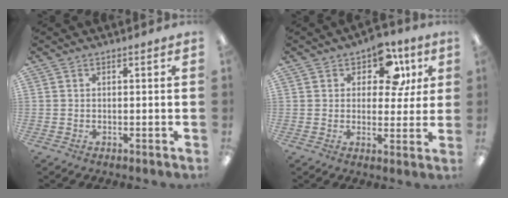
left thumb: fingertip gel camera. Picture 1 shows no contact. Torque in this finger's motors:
{"motor_torque": [1.11, 0.75, 0.85, -0.19, 0.00]}